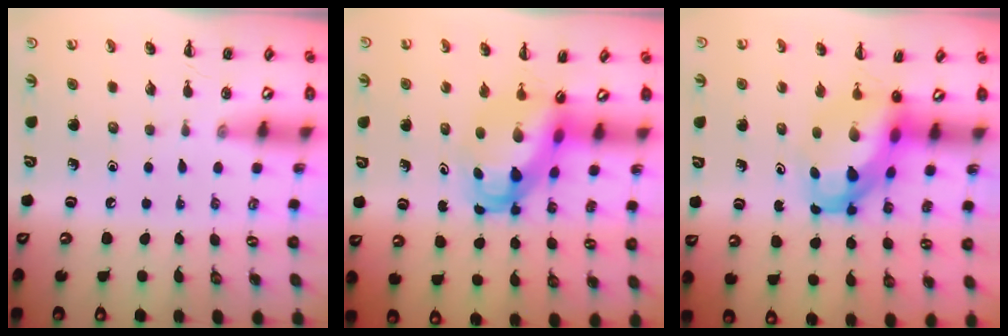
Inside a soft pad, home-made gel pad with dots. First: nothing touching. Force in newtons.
{"total": 5.5, "press": 5.3, "slide": 1.5}
{"total": 6.4, "press": 6.2, "slide": 1.8}